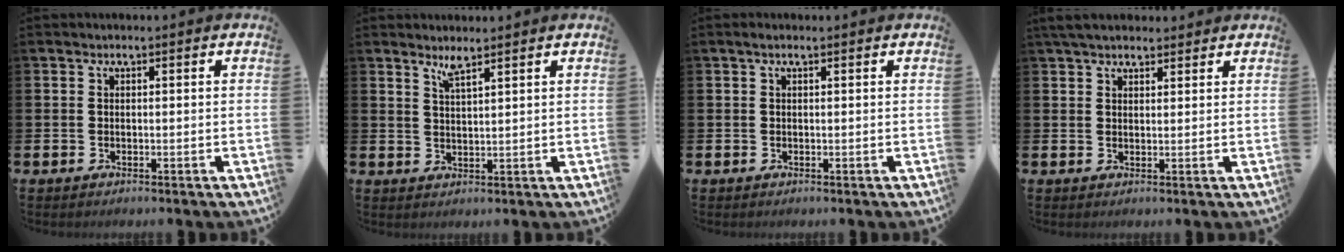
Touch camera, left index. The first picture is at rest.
{"total": 2.8, "force": [2.6, 0.0, 1.0], "torque": [-0.018, -0.011, 0.046]}
{"total": 0.7, "force": [0.3, 0.1, 0.6], "torque": [-0.007, 0.000, 0.003]}
{"total": 3.9, "force": [3.4, 1.3, 1.2], "torque": [-0.022, -0.009, 0.062]}